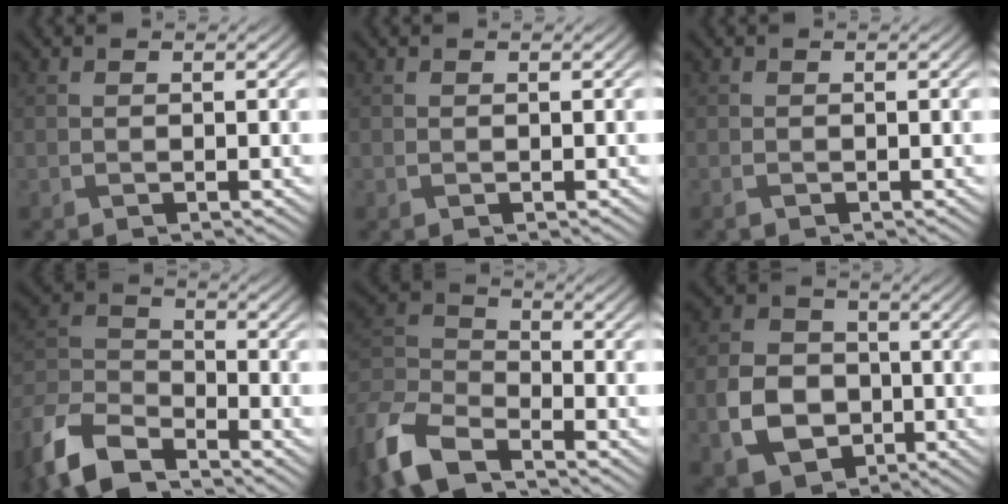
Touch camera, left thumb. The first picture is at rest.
{"total": 0.0}
{"total": 0.6, "force": [-0.5, 0.2, 0.2], "torque": [-0.008, -0.004, -0.008]}
{"total": 10.1, "force": [-8.3, 3.7, 4.4], "torque": [-0.103, -0.009, -0.179]}
{"total": 10.0, "force": [-7.7, 3.8, 5.1], "torque": [-0.128, -0.014, -0.167]}
{"total": 8.1, "force": [-2.3, 6.4, 4.4], "torque": [-0.108, -0.016, -0.047]}